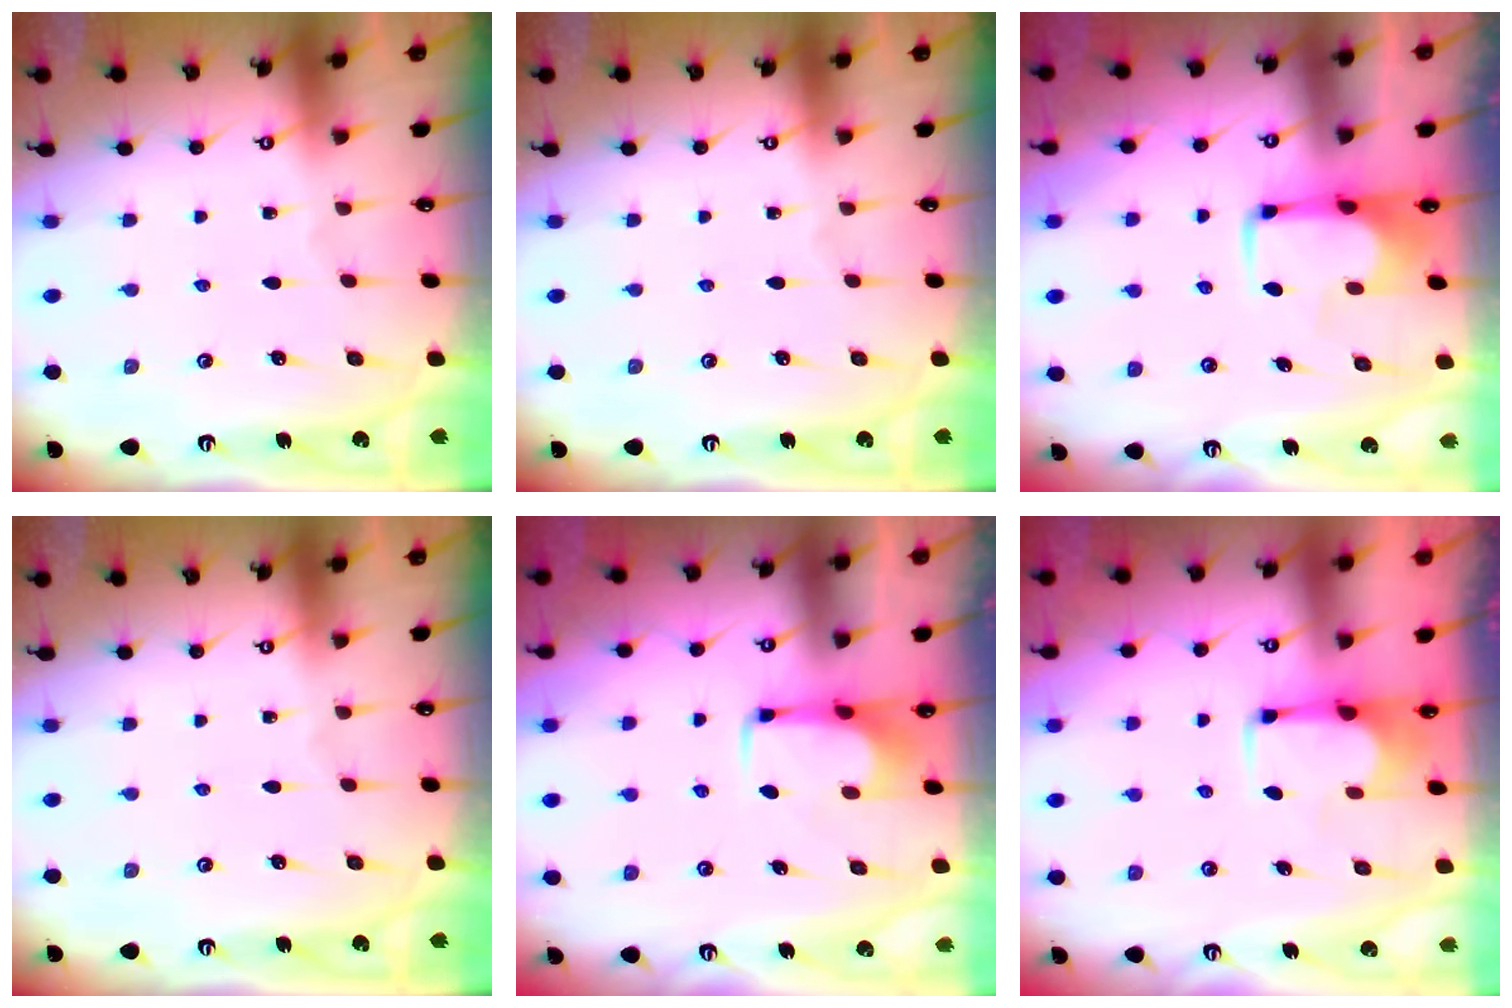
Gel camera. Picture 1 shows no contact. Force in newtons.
{"total": 0.0}
{"total": 1.9, "press": 1.9, "slide": 0.5}
{"total": 0.0}
{"total": 1.7, "press": 1.6, "slide": 0.4}
{"total": 1.9, "press": 1.7, "slide": 0.8}